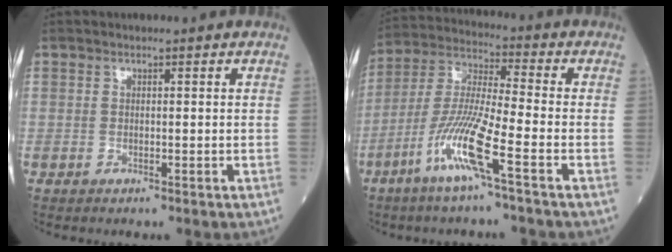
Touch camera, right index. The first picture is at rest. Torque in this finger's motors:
{"motor_torque": [0.37, -0.31, 0.33, 0.21]}